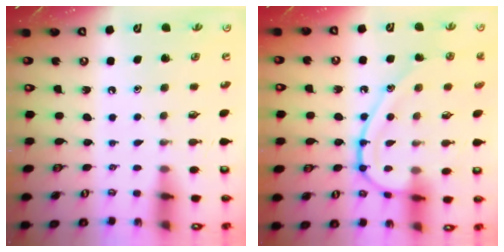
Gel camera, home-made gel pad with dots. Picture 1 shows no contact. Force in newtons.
{"total": 13.7, "press": 13.7, "slide": 0.0}